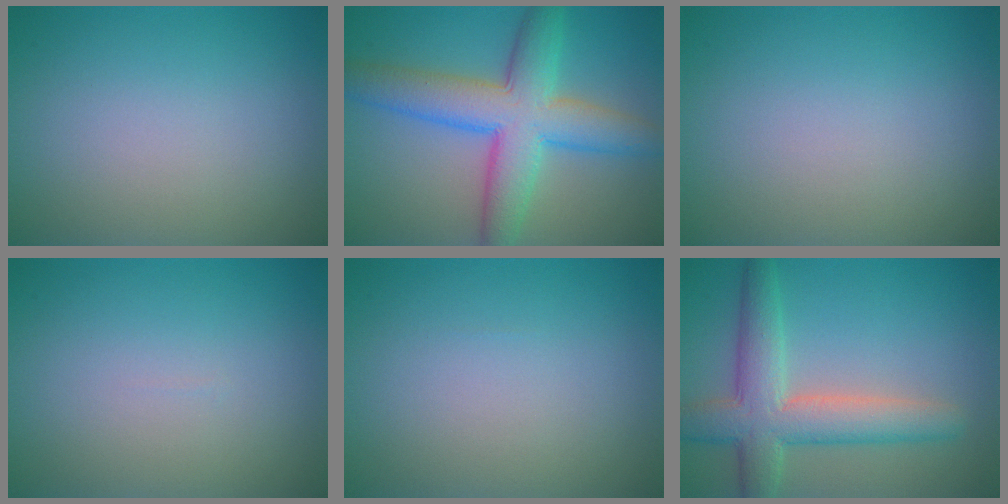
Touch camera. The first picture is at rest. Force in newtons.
{"total": 8.4, "press": 8.4, "slide": 0.1}
{"total": 0.0}
{"total": 0.0}
{"total": 0.0}
{"total": 6.4, "press": 6.4, "slide": 0.3}